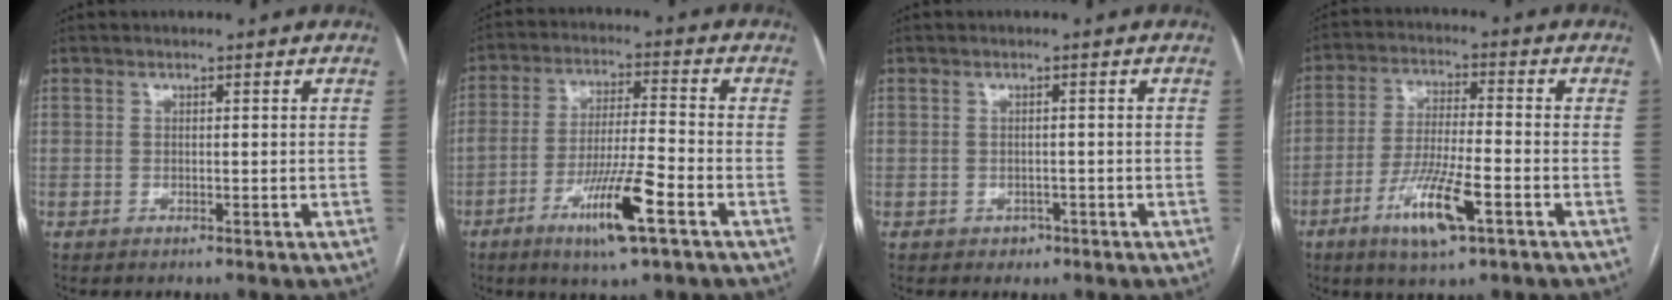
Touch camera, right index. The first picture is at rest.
{"total": 11.1, "force": [-5.5, 0.6, 9.6], "torque": [-0.178, -0.013, -0.097]}
{"total": 1.6, "force": [-0.8, 1.4, 0.4], "torque": [-0.002, 0.004, -0.008]}
{"total": 10.3, "force": [-4.9, 1.7, 8.9], "torque": [-0.175, -0.013, -0.086]}